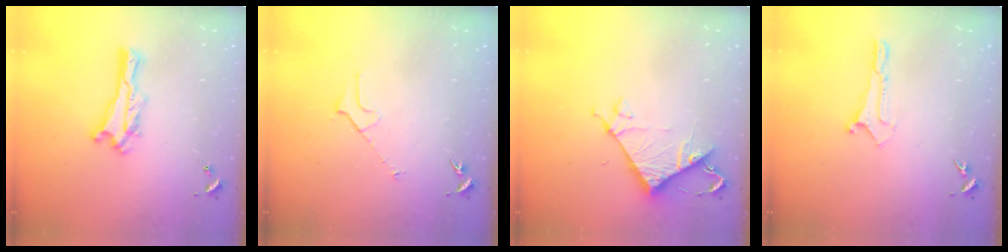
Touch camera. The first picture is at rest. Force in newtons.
{"total": 2.3, "press": 2.3, "slide": 0.2}
{"total": 7.2, "press": 7.2, "slide": 0.4}
{"total": 0.0}